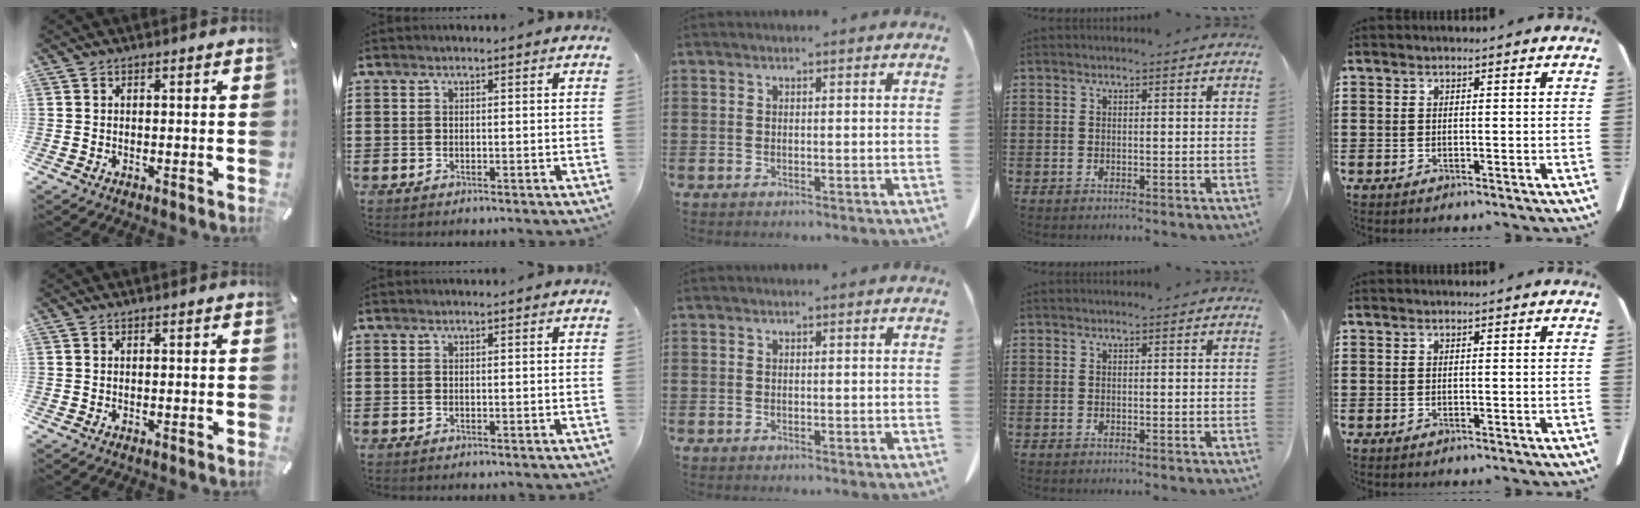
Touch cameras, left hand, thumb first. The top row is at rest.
{}